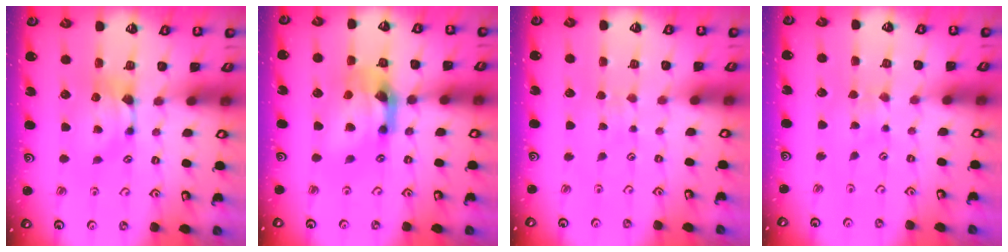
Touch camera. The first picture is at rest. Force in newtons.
{"total": 6.9, "press": 6.2, "slide": 3.0}
{"total": 3.6, "press": 3.6, "slide": 0.4}
{"total": 2.6, "press": 2.6, "slide": 0.0}